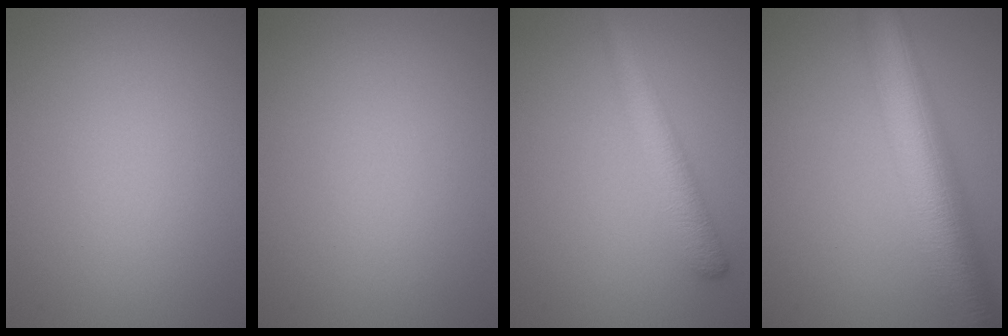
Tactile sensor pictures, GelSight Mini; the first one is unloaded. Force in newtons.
{"total": 0.0}
{"total": 3.7, "press": 3.7, "slide": 0.1}
{"total": 9.5, "press": 9.5, "slide": 0.5}